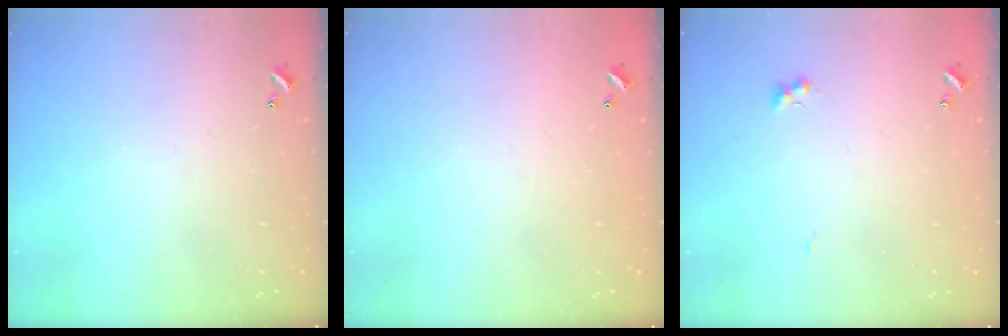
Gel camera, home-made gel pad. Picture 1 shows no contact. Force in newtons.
{"total": 2.9, "press": 2.9, "slide": 0.1}
{"total": 2.7, "press": 2.6, "slide": 0.7}